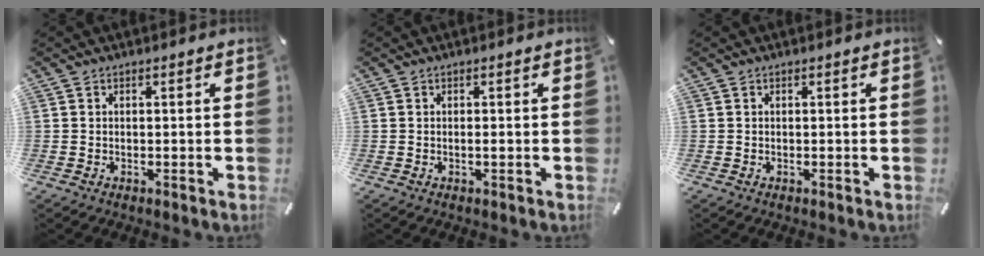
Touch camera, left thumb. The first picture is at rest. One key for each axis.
{"total": 1.0, "fx": -0.1, "fy": 0.0, "fz": 1.0, "tx": -0.018, "ty": -0.003, "tz": -0.002}
{"total": 0.0}